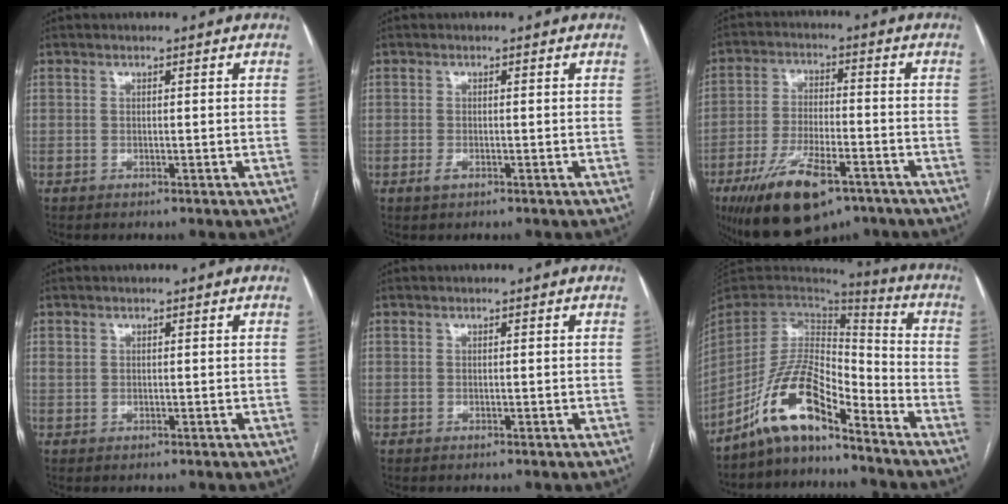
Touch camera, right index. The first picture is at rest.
{"total": 1.1, "force": [-0.5, 0.5, 0.8], "torque": [-0.014, 0.000, -0.003]}
{"total": 13.8, "force": [-8.4, 4.7, 9.9], "torque": [-0.185, -0.011, -0.135]}
{"total": 0.8, "force": [0.3, 0.7, 0.3], "torque": [-0.006, 0.008, 0.006]}
{"total": 0.0}
{"total": 12.2, "force": [-9.0, 3.1, 7.6], "torque": [-0.150, 0.024, -0.166]}